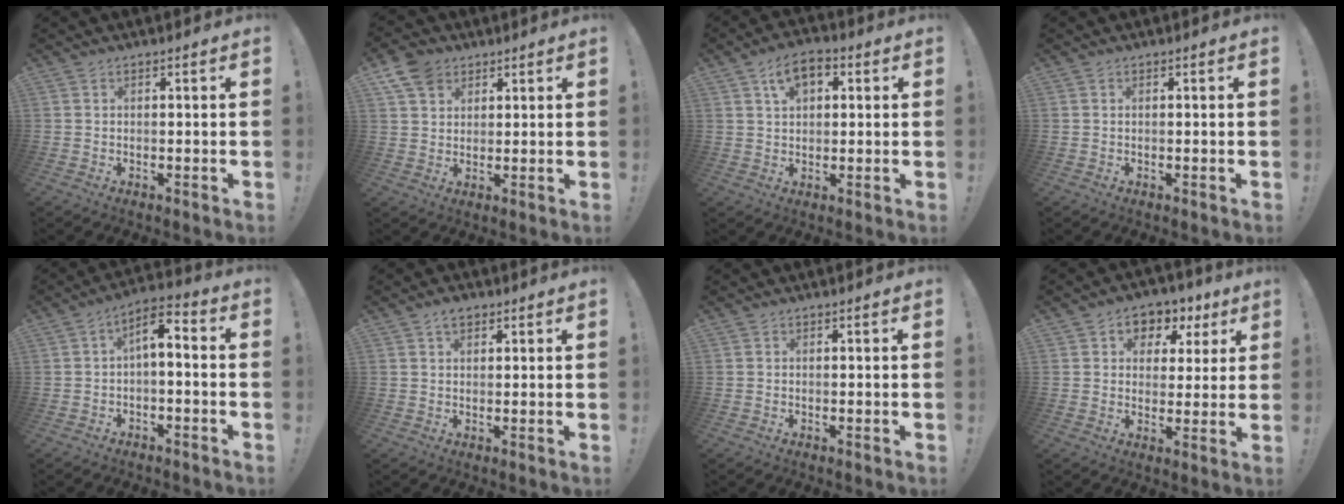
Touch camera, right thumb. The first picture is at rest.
{"total": 8.0, "force": [4.7, 5.7, 3.0], "torque": [-0.056, -0.018, 0.094]}
{"total": 7.4, "force": [3.0, 4.8, 4.8], "torque": [-0.072, 0.002, 0.053]}
{"total": 0.0}
{"total": 4.9, "force": [-1.0, 2.1, 4.4], "torque": [-0.078, 0.008, -0.019]}
{"total": 3.5, "force": [2.1, 2.1, 1.9], "torque": [-0.027, -0.003, 0.038]}
{"total": 0.0}
{"total": 6.6, "force": [2.1, 5.9, 2.2], "torque": [-0.026, -0.014, 0.042]}